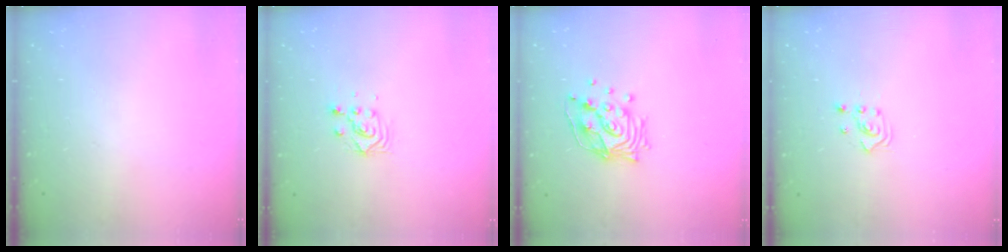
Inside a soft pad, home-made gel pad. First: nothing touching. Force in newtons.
{"total": 3.7, "press": 3.7, "slide": 0.2}
{"total": 13.4, "press": 13.4, "slide": 1.6}
{"total": 2.5, "press": 2.5, "slide": 0.3}